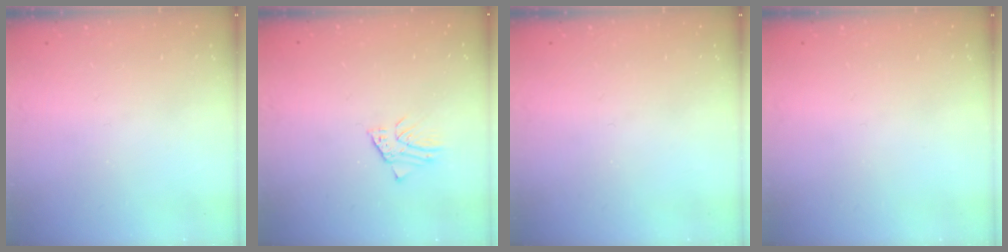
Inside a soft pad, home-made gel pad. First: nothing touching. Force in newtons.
{"total": 1.1, "press": 1.1, "slide": 0.0}
{"total": 0.0}
{"total": 0.0}